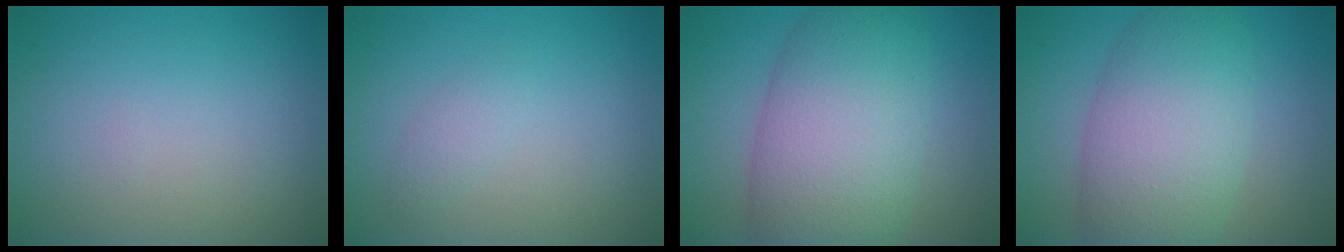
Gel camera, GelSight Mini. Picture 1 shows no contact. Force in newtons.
{"total": 1.2, "press": 1.2, "slide": 0.0}
{"total": 10.3, "press": 10.3, "slide": 0.2}
{"total": 8.7, "press": 8.7, "slide": 0.4}